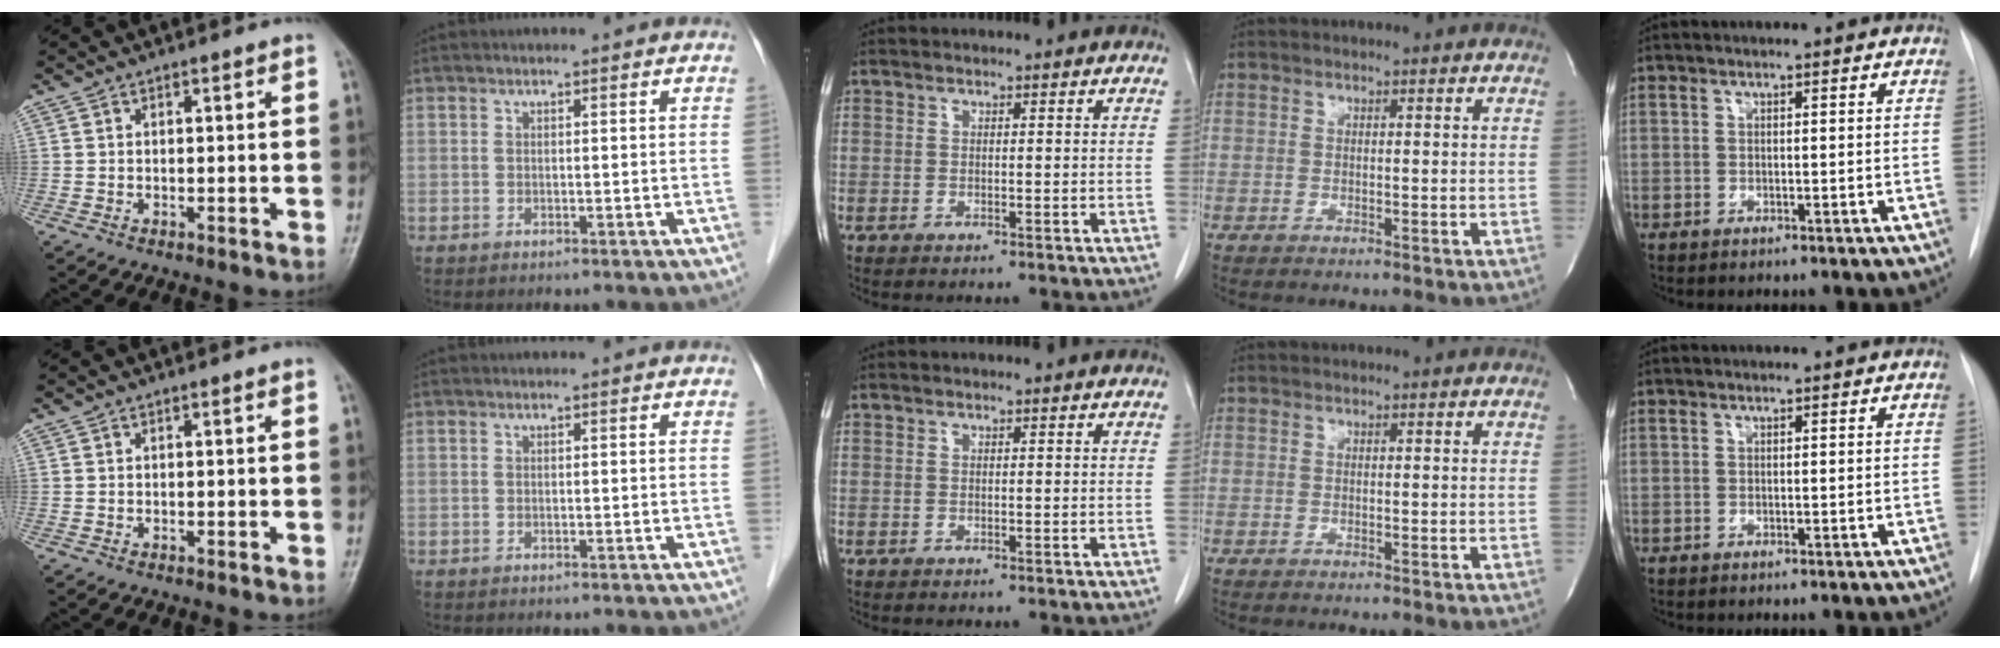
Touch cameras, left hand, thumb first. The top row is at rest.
{}